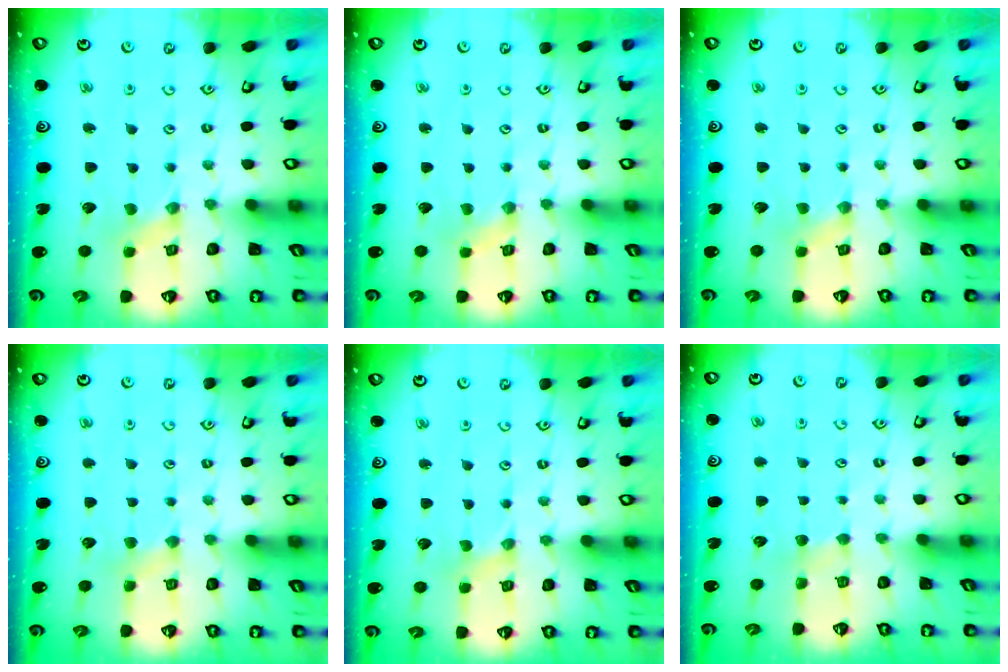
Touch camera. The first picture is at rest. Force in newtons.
{"total": 0.9, "press": 0.9, "slide": 0.3}
{"total": 1.8, "press": 1.8, "slide": 0.3}
{"total": 4.1, "press": 4.0, "slide": 0.6}
{"total": 0.0}
{"total": 3.0, "press": 2.9, "slide": 0.5}